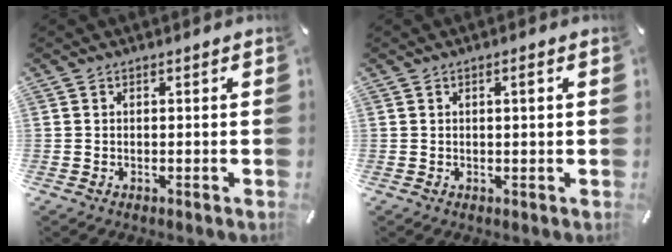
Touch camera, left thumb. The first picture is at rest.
{"total": 1.6, "force": [0.5, 0.3, 1.5], "torque": [-0.021, -0.002, 0.005]}